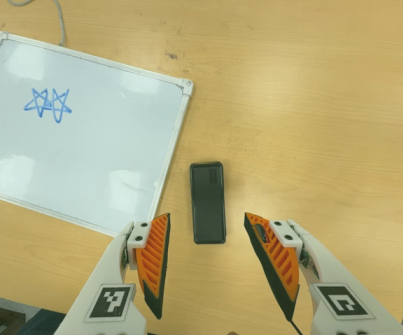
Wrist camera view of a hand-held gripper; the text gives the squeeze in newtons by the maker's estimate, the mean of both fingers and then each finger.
{"total": 0.0}